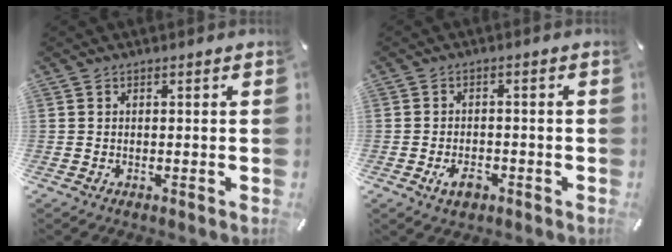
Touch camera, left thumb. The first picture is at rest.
{"total": 4.4, "force": [-2.0, 2.7, 2.9], "torque": [-0.053, 0.003, -0.038]}